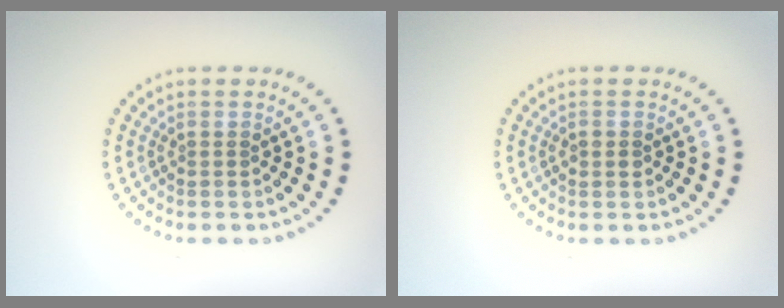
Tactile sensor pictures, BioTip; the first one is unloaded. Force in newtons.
{"total": 1.3, "press": 1.2, "slide": 0.1}